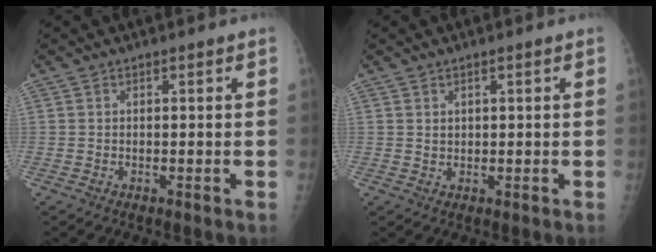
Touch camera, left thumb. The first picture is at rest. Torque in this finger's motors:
{"motor_torque": [-0.14, 0.10, 0.08, 0.18, 0.02]}